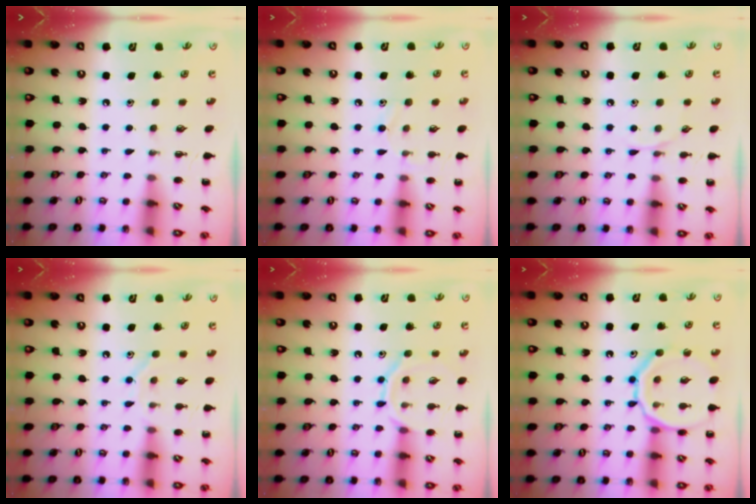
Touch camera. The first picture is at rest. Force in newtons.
{"total": 8.2, "press": 7.7, "slide": 2.5}
{"total": 4.2, "press": 4.0, "slide": 1.3}
{"total": 7.1, "press": 7.0, "slide": 0.9}
{"total": 9.8, "press": 9.8, "slide": 0.7}
{"total": 14.7, "press": 14.6, "slide": 1.4}